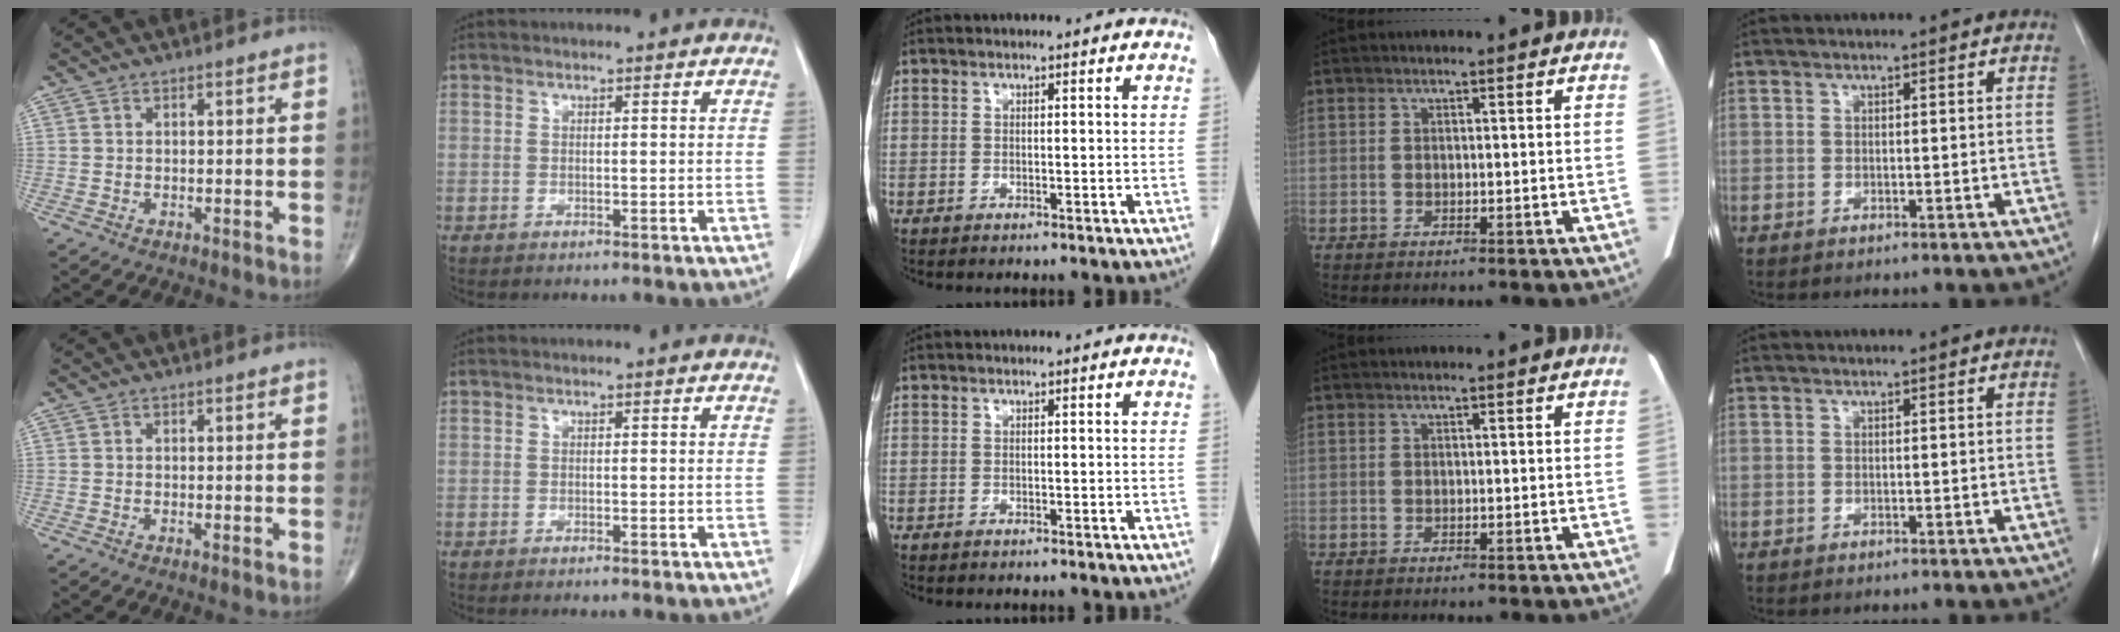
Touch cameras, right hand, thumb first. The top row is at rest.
{"thumb": {"total": 0.6, "force": [-0.1, 0.1, 0.6], "torque": [-0.013, -0.003, -0.004]}, "index": {"total": 0.7, "force": [-0.6, 0.0, 0.4], "torque": [-0.010, -0.002, -0.009]}}